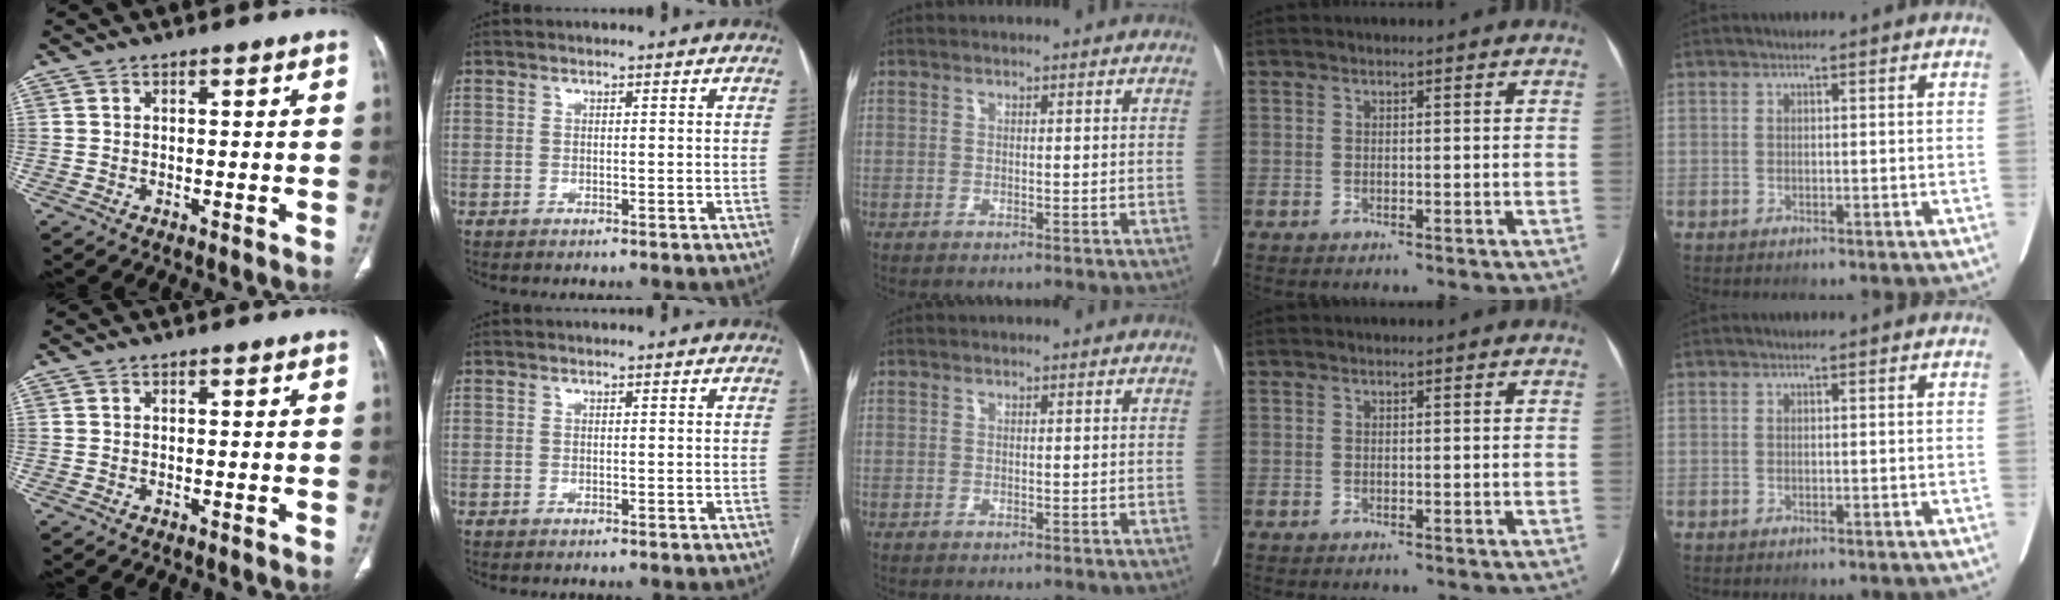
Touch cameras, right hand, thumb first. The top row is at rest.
{}